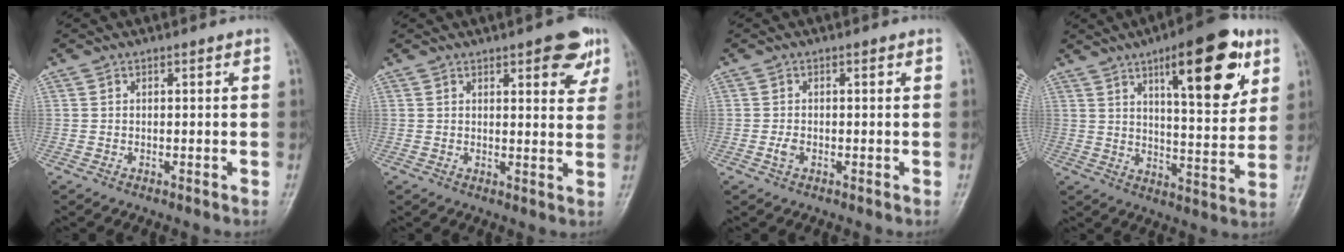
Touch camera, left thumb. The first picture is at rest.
{"total": 7.8, "force": [4.1, 2.9, 5.9], "torque": [-0.045, -0.016, 0.045]}
{"total": 1.6, "force": [-0.4, 1.0, 1.2], "torque": [-0.020, -0.001, -0.010]}
{"total": 19.1, "force": [8.8, 6.5, 15.7], "torque": [-0.187, -0.031, 0.125]}